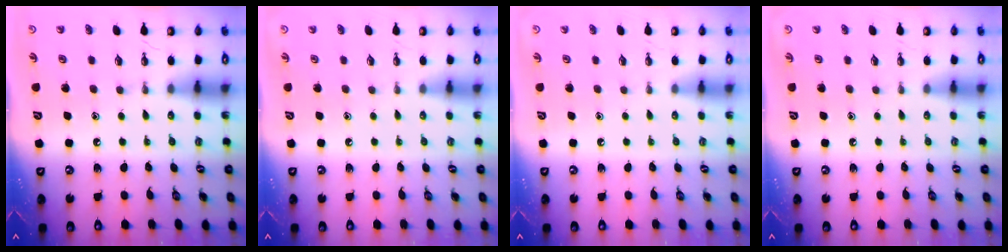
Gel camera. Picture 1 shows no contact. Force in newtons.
{"total": 0.0}
{"total": 0.0}
{"total": 0.0}